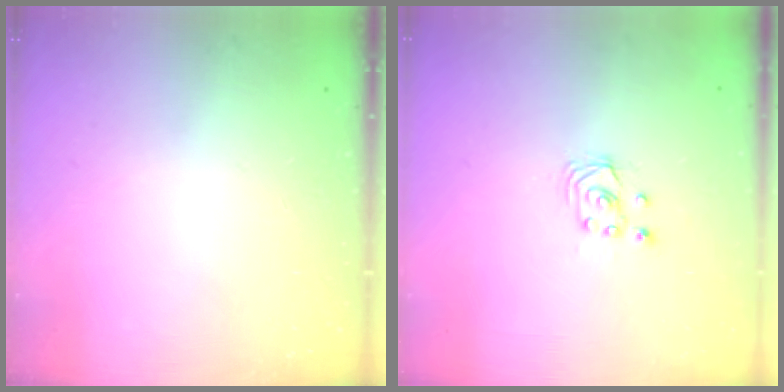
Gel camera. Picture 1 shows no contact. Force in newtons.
{"total": 2.6, "press": 2.6, "slide": 0.3}